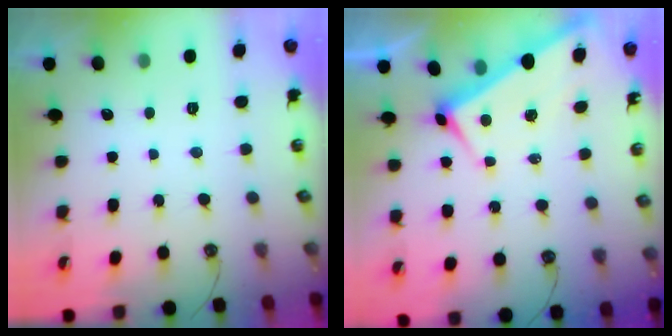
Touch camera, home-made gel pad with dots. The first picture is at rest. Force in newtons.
{"total": 2.8, "press": 2.7, "slide": 0.6}